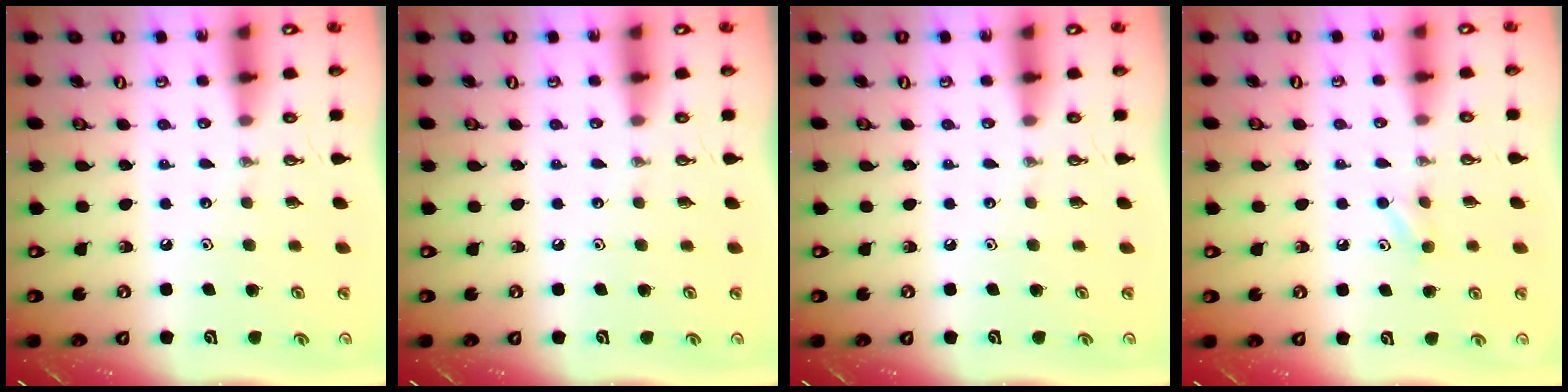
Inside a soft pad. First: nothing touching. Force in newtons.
{"total": 0.0}
{"total": 0.0}
{"total": 3.8, "press": 3.7, "slide": 0.5}